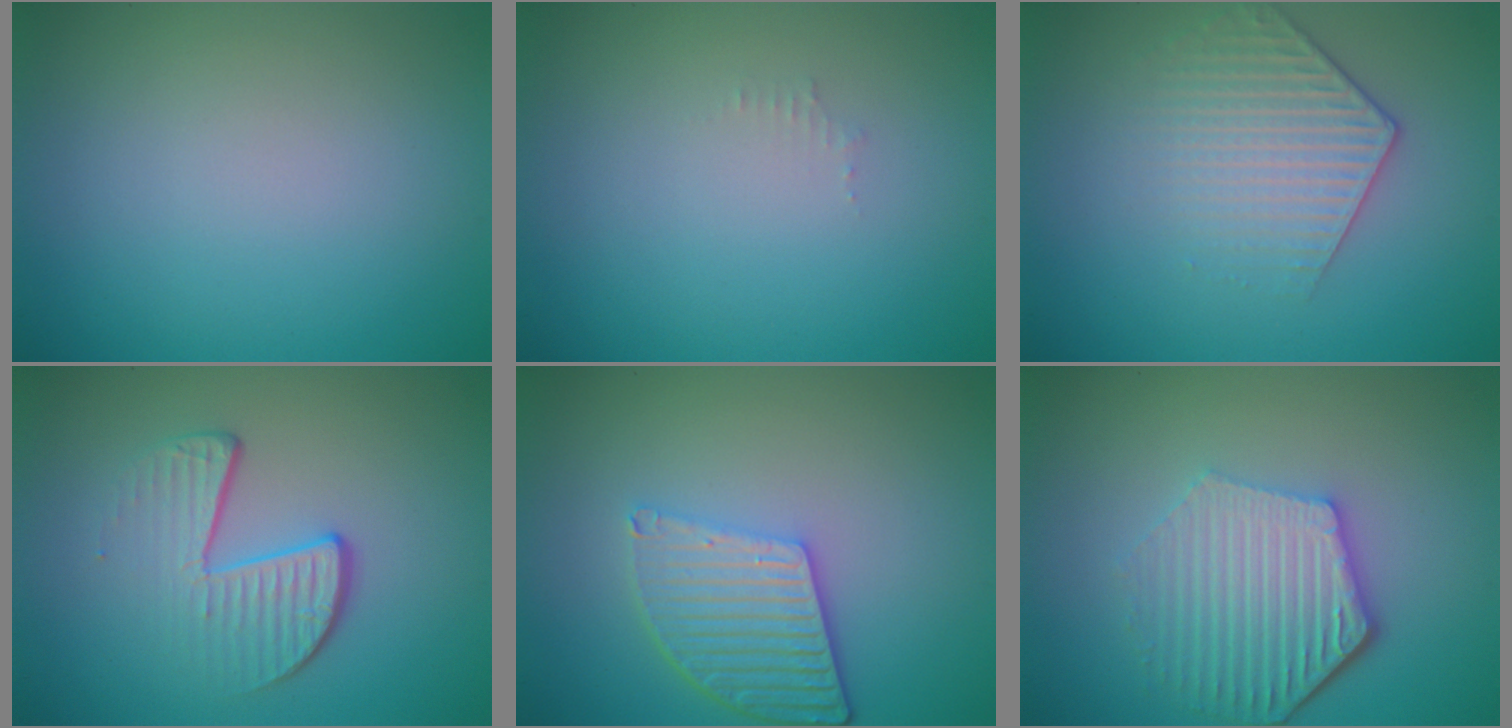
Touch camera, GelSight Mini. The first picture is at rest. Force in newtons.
{"total": 0.6, "press": 0.6, "slide": 0.1}
{"total": 3.2, "press": 2.9, "slide": 1.2}
{"total": 4.1, "press": 2.7, "slide": 3.2}
{"total": 4.8, "press": 3.8, "slide": 3.0}
{"total": 5.8, "press": 4.3, "slide": 3.8}